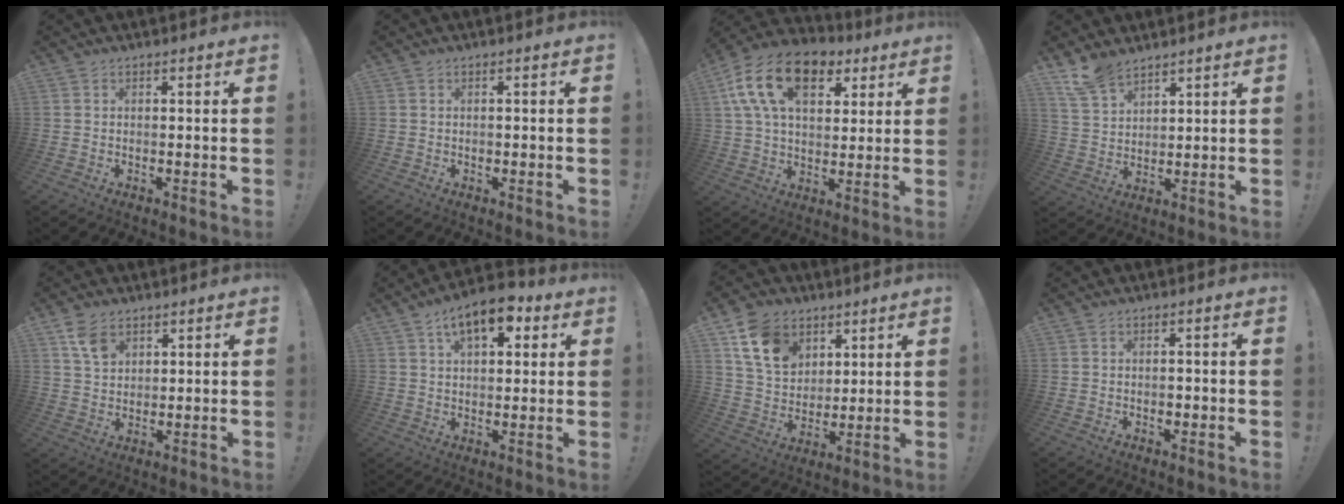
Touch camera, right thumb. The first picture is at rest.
{"total": 0.5, "force": [-0.2, 0.5, 0.0], "torque": [-0.003, 0.003, -0.003]}
{"total": 19.5, "force": [8.5, 12.0, 12.9], "torque": [-0.219, -0.026, 0.151]}
{"total": 8.8, "force": [7.1, 4.0, 3.3], "torque": [-0.065, -0.039, 0.140]}
{"total": 6.7, "force": [3.7, 4.5, 3.3], "torque": [-0.056, -0.013, 0.072]}
{"total": 10.9, "force": [5.2, 5.5, 7.8], "torque": [-0.115, -0.013, 0.091]}
{"total": 14.3, "force": [7.6, 10.2, 6.6], "torque": [-0.114, -0.029, 0.152]}
{"total": 1.1, "force": [-0.4, 0.9, 0.4], "torque": [0.000, 0.001, -0.007]}